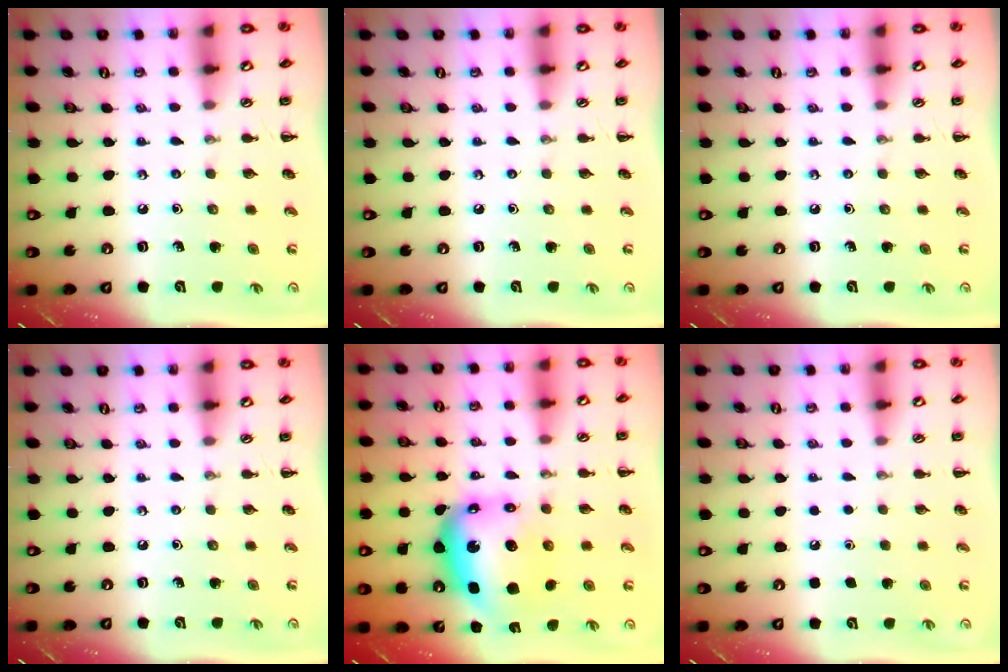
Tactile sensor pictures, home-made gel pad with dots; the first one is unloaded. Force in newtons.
{"total": 0.0}
{"total": 0.0}
{"total": 0.0}
{"total": 9.5, "press": 9.0, "slide": 2.9}
{"total": 1.7, "press": 1.7, "slide": 0.1}